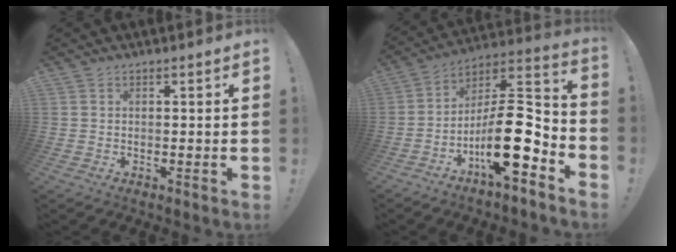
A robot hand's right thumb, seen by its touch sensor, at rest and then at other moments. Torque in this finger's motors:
{"motor_torque": [0.36, 0.39, 1.41, -1.36, 0.38]}